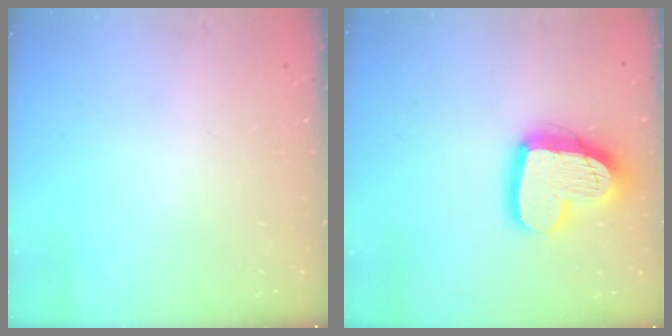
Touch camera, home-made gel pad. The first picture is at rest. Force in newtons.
{"total": 17.4, "press": 17.3, "slide": 1.5}